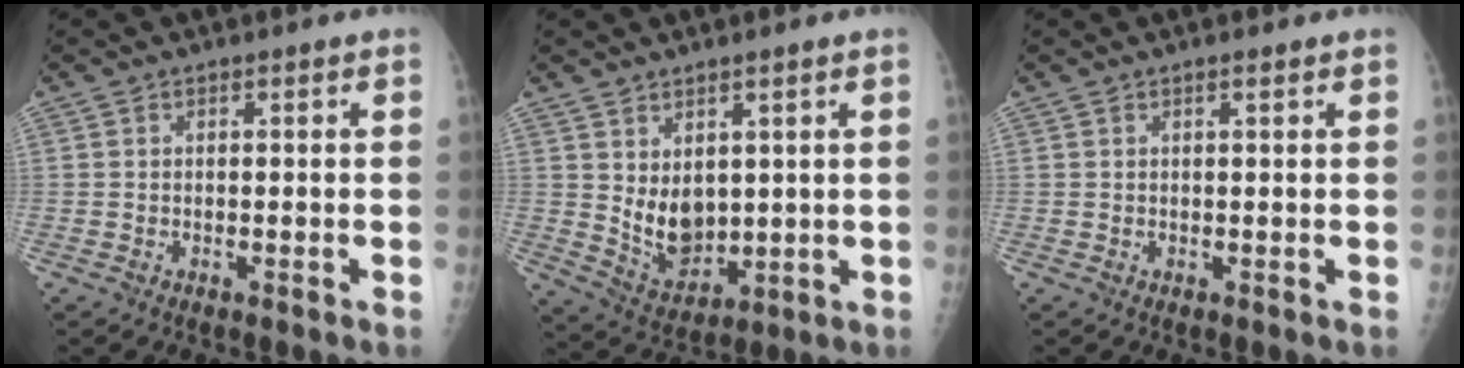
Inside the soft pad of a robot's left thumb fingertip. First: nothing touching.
{"total": 7.9, "force": [1.9, 5.2, 5.7], "torque": [-0.069, -0.029, 0.058]}
{"total": 0.7, "force": [0.5, 0.1, 0.5], "torque": [-0.007, 0.000, 0.008]}